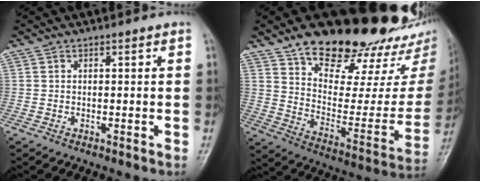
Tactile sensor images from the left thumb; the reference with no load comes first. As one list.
[{"total": 32.8, "force": [23.2, 13.1, 19.1], "torque": [-0.240, -0.086, 0.333]}]